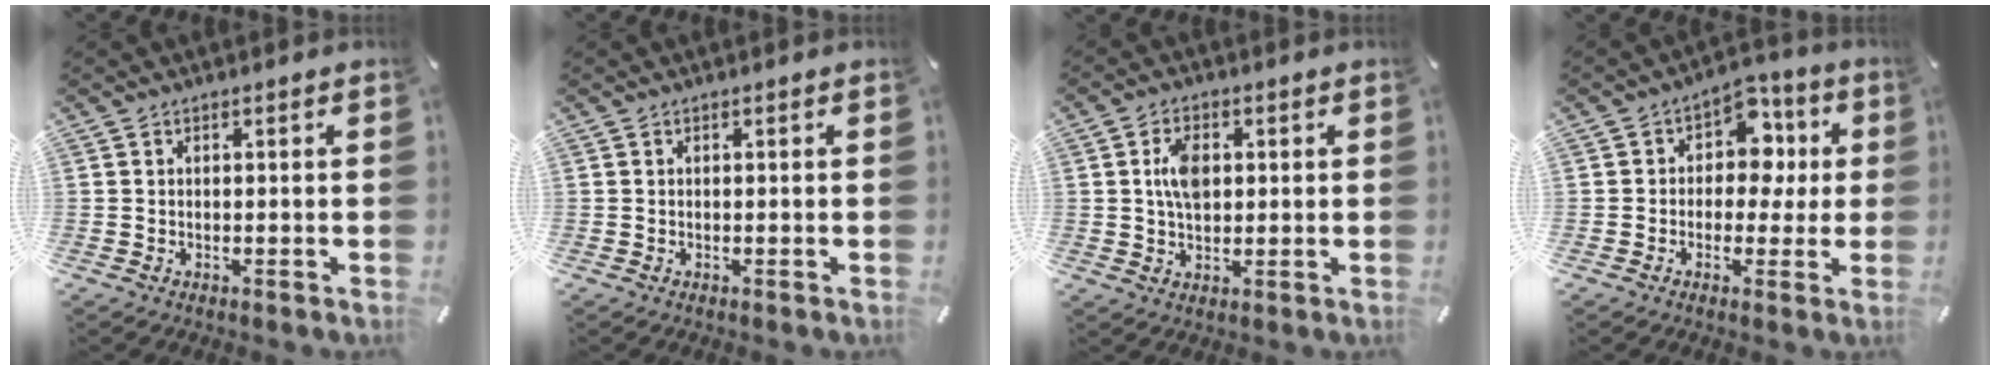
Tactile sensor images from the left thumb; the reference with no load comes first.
{"total": 0.0}
{"total": 6.7, "force": [1.3, 4.3, 5.0], "torque": [-0.093, 0.003, 0.018]}
{"total": 9.0, "force": [1.3, 7.3, 5.2], "torque": [-0.074, -0.002, 0.020]}